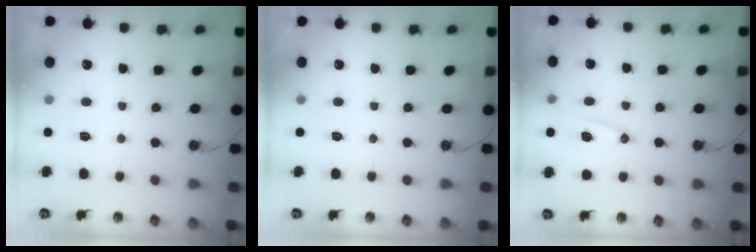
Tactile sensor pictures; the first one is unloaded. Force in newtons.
{"total": 0.0}
{"total": 10.8, "press": 10.8, "slide": 0.8}